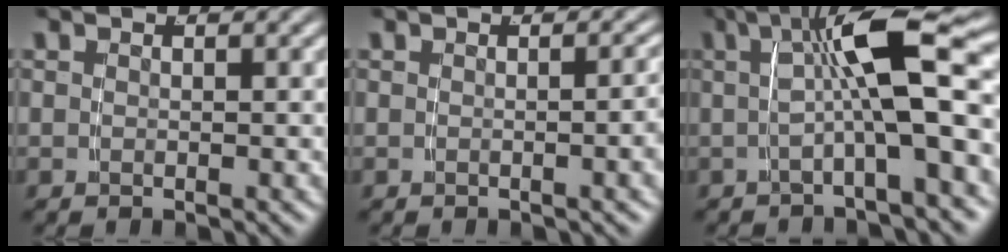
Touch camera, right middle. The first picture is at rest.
{"total": 1.6, "force": [-0.4, -0.1, 1.6], "torque": [-0.012, 0.013, -0.011]}
{"total": 7.9, "force": [0.7, 1.8, 7.7], "torque": [-0.109, 0.021, 0.009]}